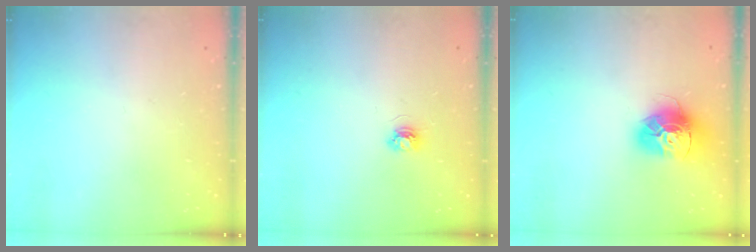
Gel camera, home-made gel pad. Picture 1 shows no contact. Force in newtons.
{"total": 3.4, "press": 3.4, "slide": 0.4}
{"total": 14.7, "press": 14.6, "slide": 1.4}